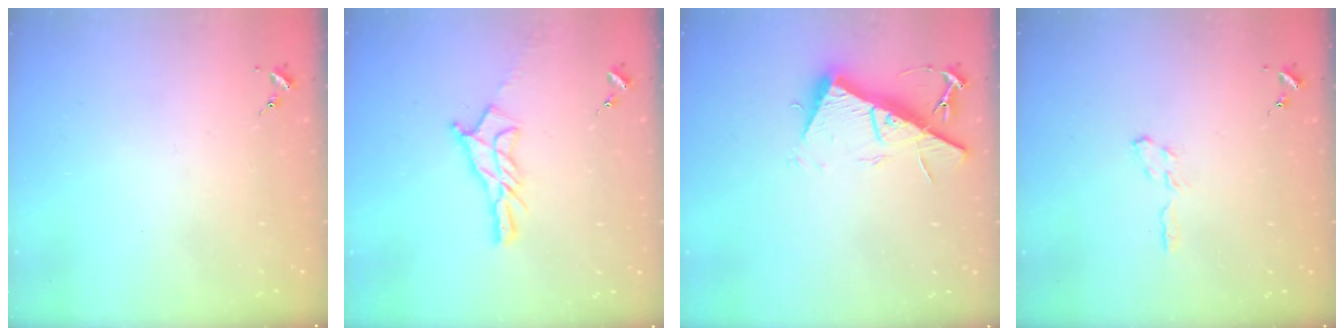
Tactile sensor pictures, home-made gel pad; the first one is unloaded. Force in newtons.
{"total": 11.2, "press": 11.1, "slide": 0.7}
{"total": 14.3, "press": 14.3, "slide": 0.4}
{"total": 4.5, "press": 4.5, "slide": 0.5}